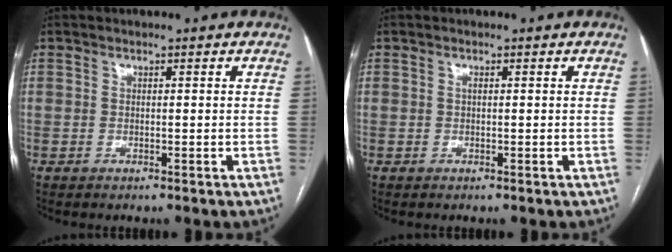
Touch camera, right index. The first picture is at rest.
{"total": 0.6, "force": [0.2, 0.2, 0.6], "torque": [-0.014, 0.000, 0.003]}